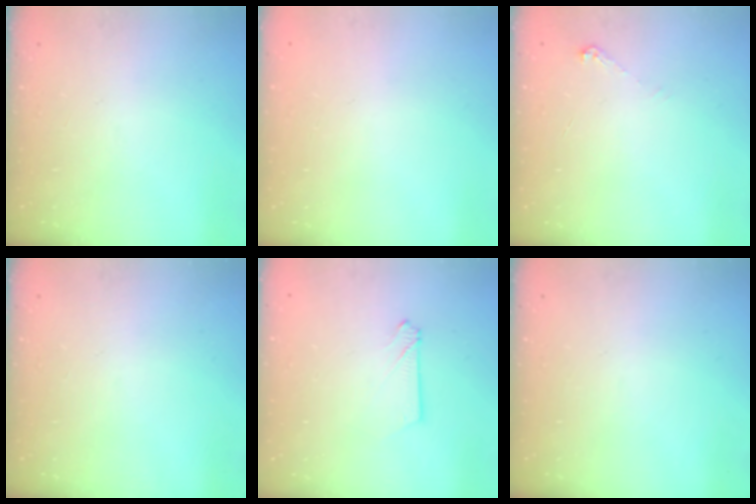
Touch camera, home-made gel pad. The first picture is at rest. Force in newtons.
{"total": 0.0}
{"total": 5.0, "press": 5.0, "slide": 0.6}
{"total": 0.0}
{"total": 2.7, "press": 2.7, "slide": 0.3}
{"total": 0.0}